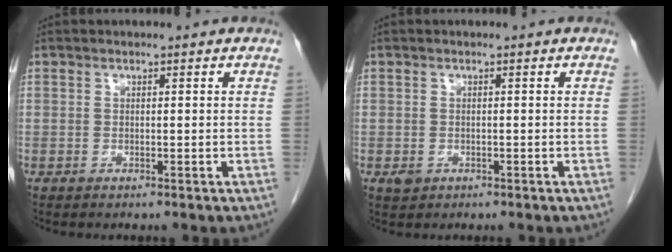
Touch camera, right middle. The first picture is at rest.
{"total": 1.3, "force": [-0.5, 1.1, 0.5], "torque": [-0.010, 0.002, -0.001]}